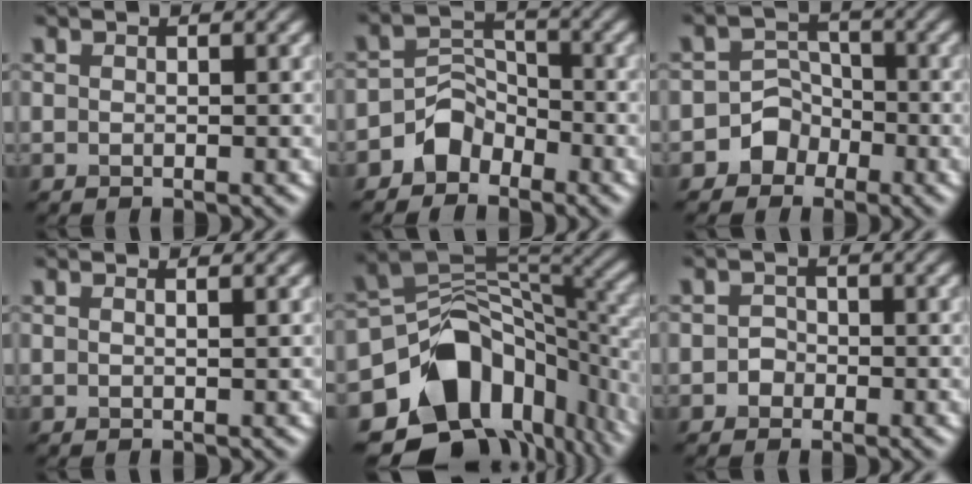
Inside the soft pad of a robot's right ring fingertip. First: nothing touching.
{"total": 3.3, "force": [-2.3, 2.2, 1.0], "torque": [-0.008, 0.011, -0.045]}
{"total": 3.5, "force": [-1.9, 2.9, 0.5], "torque": [0.036, 0.012, -0.047]}
{"total": 1.0, "force": [0.5, 0.4, 0.8], "torque": [-0.006, -0.001, -0.005]}
{"total": 14.9, "force": [-6.7, 10.6, 8.0], "torque": [-0.146, -0.018, -0.094]}
{"total": 1.2, "force": [-0.5, 1.0, 0.3], "torque": [0.001, 0.001, -0.010]}